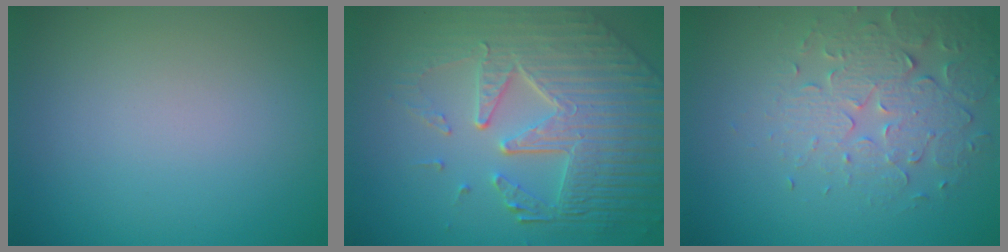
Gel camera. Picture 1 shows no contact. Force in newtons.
{"total": 8.6, "press": 5.9, "slide": 6.3}
{"total": 3.8, "press": 3.5, "slide": 1.5}